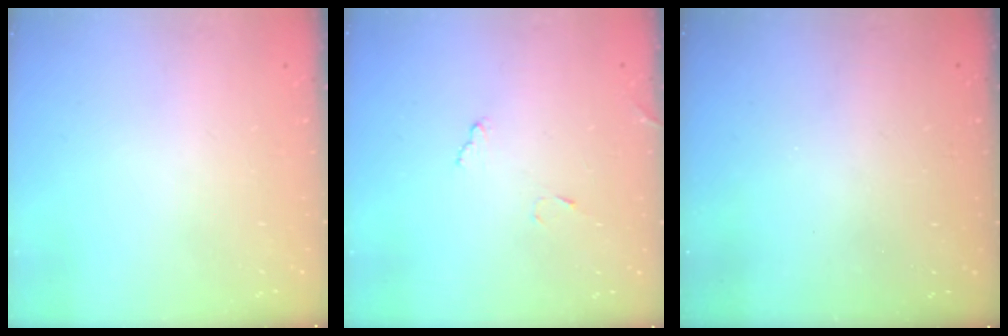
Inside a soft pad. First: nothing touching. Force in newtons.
{"total": 8.1, "press": 8.1, "slide": 0.6}
{"total": 3.2, "press": 3.2, "slide": 0.1}